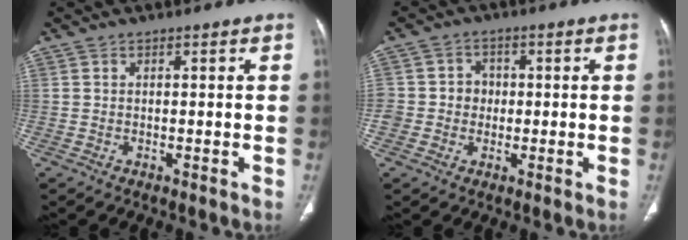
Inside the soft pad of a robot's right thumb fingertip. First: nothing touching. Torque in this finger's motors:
{"motor_torque": [0.36, 0.28, 0.37, 0.08, -0.02]}